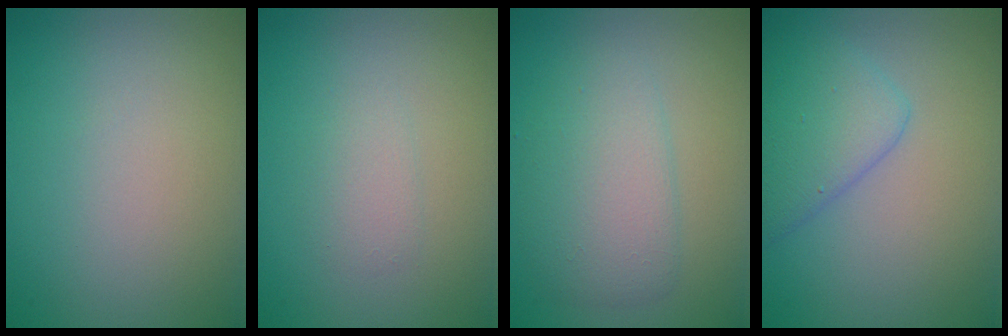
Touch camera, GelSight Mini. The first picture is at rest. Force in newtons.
{"total": 1.3, "press": 1.3, "slide": 0.0}
{"total": 3.9, "press": 3.9, "slide": 0.0}
{"total": 3.9, "press": 3.9, "slide": 0.3}